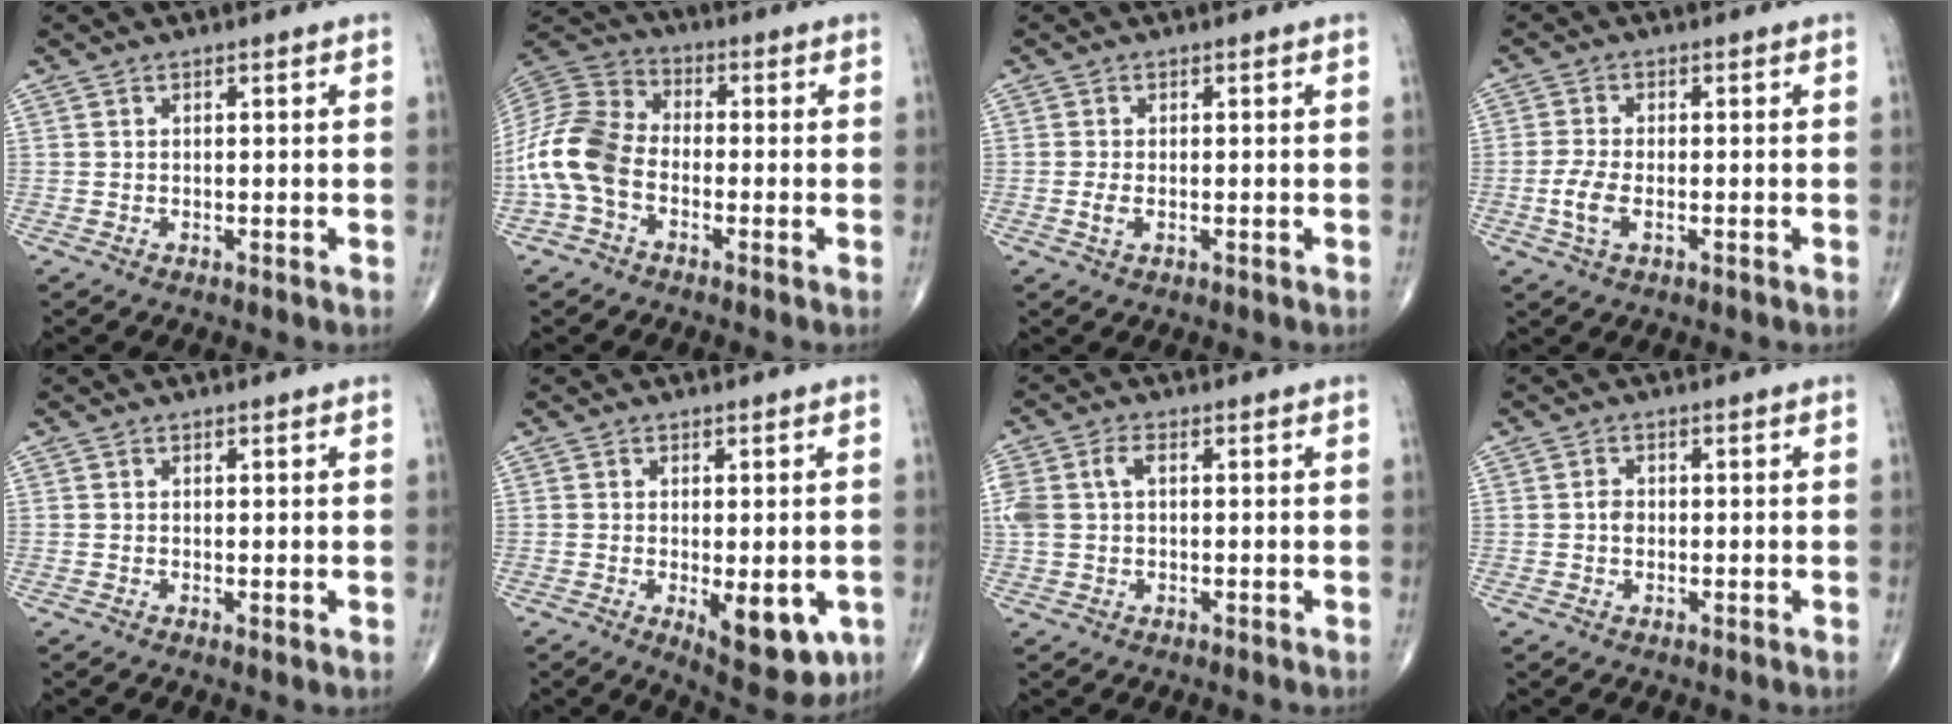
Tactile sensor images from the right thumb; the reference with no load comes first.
{"total": 12.8, "force": [-3.5, 8.5, 8.9], "torque": [-0.184, 0.036, -0.081]}
{"total": 1.9, "force": [-0.4, 1.0, 1.5], "torque": [-0.035, -0.002, -0.009]}
{"total": 4.5, "force": [-1.2, 2.2, 3.8], "torque": [-0.089, 0.003, -0.025]}
{"total": 0.7, "force": [0.0, 0.3, 0.6], "torque": [-0.014, -0.004, -0.002]}
{"total": 10.3, "force": [-3.1, 4.5, 8.7], "torque": [-0.096, -0.014, -0.034]}
{"total": 5.8, "force": [0.8, 3.5, 4.5], "torque": [-0.126, 0.023, 0.016]}
{"total": 1.6, "force": [-0.2, 1.3, 0.9], "torque": [-0.009, 0.004, -0.006]}